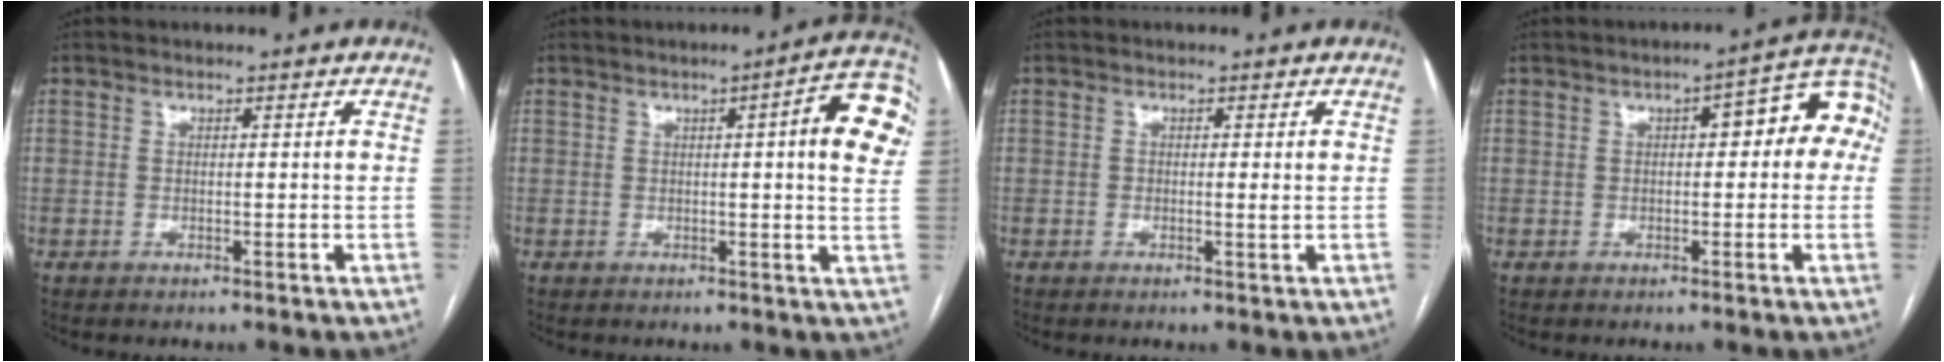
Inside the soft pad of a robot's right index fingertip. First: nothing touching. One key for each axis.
{"total": 9.2, "fx": 2.4, "fy": 1.0, "fz": 8.8, "tx": -0.094, "ty": 0.011, "tz": 0.018}
{"total": 1.0, "fx": -0.1, "fy": 0.0, "fz": 1.0, "tx": -0.016, "ty": -0.003, "tz": -0.002}
{"total": 9.1, "fx": 1.6, "fy": 3.2, "fz": 8.4, "tx": -0.096, "ty": 0.045, "tz": 0.015}